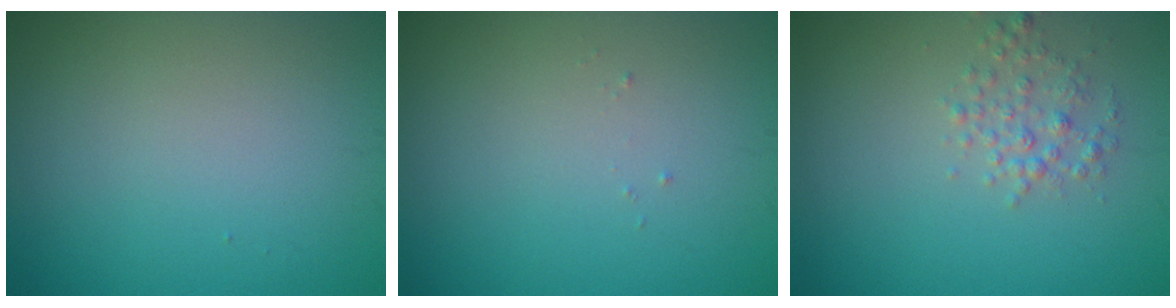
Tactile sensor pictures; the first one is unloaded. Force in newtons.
{"total": 0.0}
{"total": 1.9, "press": 1.9, "slide": 0.0}